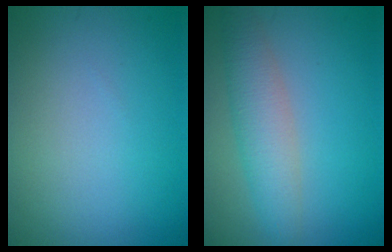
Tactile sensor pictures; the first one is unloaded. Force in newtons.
{"total": 4.0, "press": 4.0, "slide": 0.1}